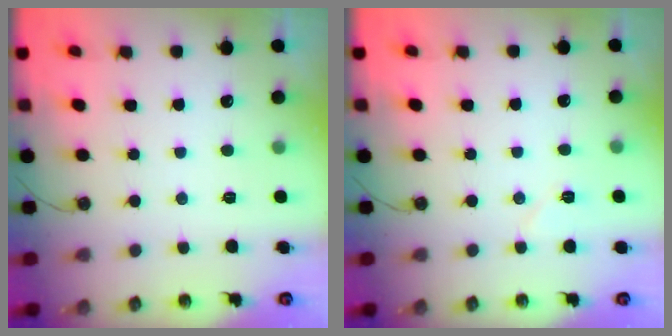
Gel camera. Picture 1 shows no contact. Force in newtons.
{"total": 5.8, "press": 5.5, "slide": 2.1}